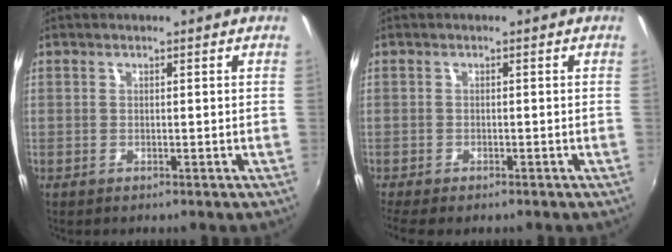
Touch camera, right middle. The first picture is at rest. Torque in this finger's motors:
{"motor_torque": [1.17, -0.97, 0.14, 0.11]}